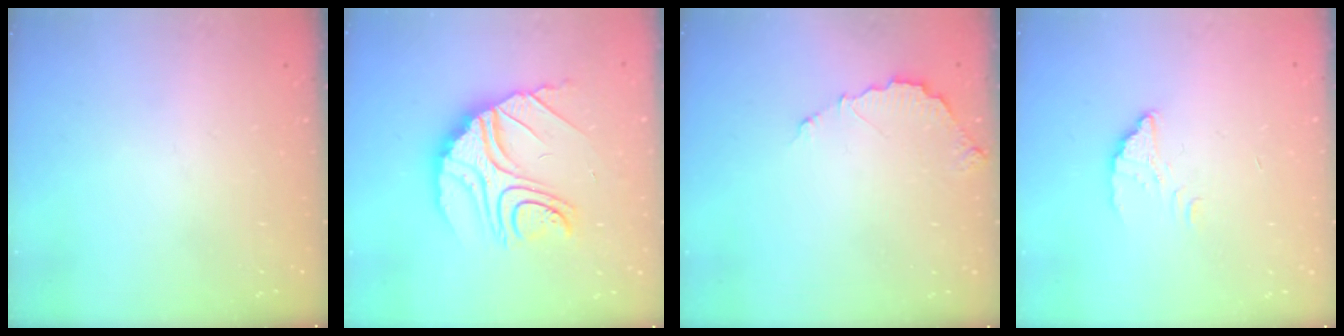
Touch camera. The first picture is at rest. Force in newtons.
{"total": 16.3, "press": 16.2, "slide": 1.3}
{"total": 5.0, "press": 5.0, "slide": 0.3}
{"total": 2.6, "press": 2.6, "slide": 0.2}